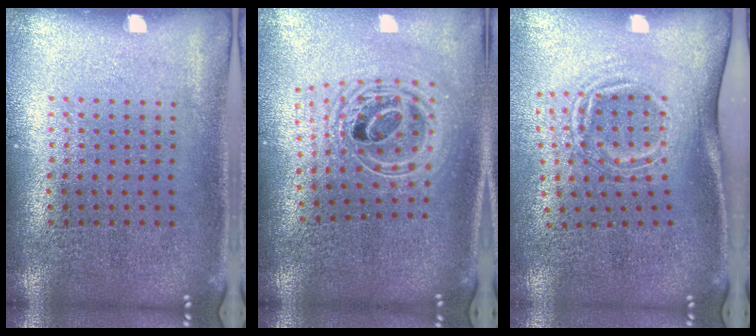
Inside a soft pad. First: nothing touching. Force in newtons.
{"total": 2.3, "press": 1.8, "slide": 1.5}
{"total": 1.7, "press": 1.2, "slide": 1.2}